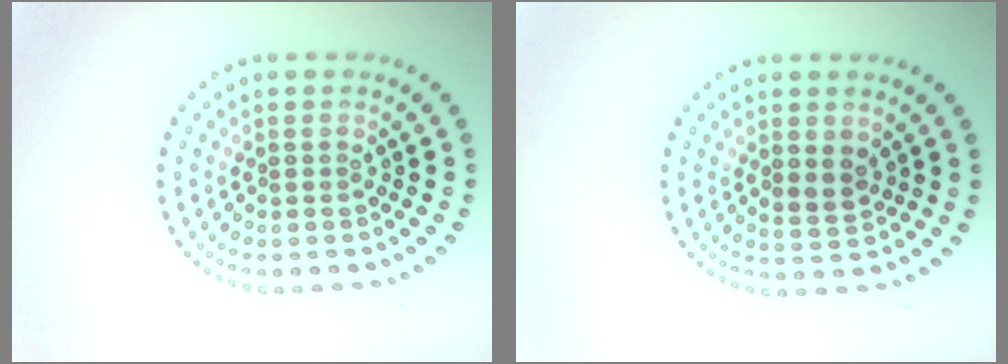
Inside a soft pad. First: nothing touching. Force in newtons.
{"total": 1.9, "press": 1.7, "slide": 0.9}